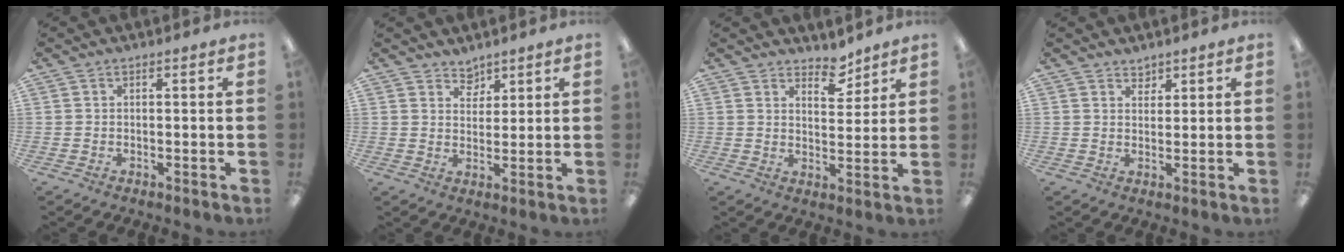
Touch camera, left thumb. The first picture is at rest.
{"total": 4.3, "force": [3.7, 2.2, 0.1], "torque": [0.011, -0.025, 0.066]}
{"total": 6.1, "force": [5.1, 2.7, 1.8], "torque": [-0.011, -0.035, 0.088]}
{"total": 2.6, "force": [2.2, 1.4, 0.1], "torque": [0.011, -0.012, 0.040]}